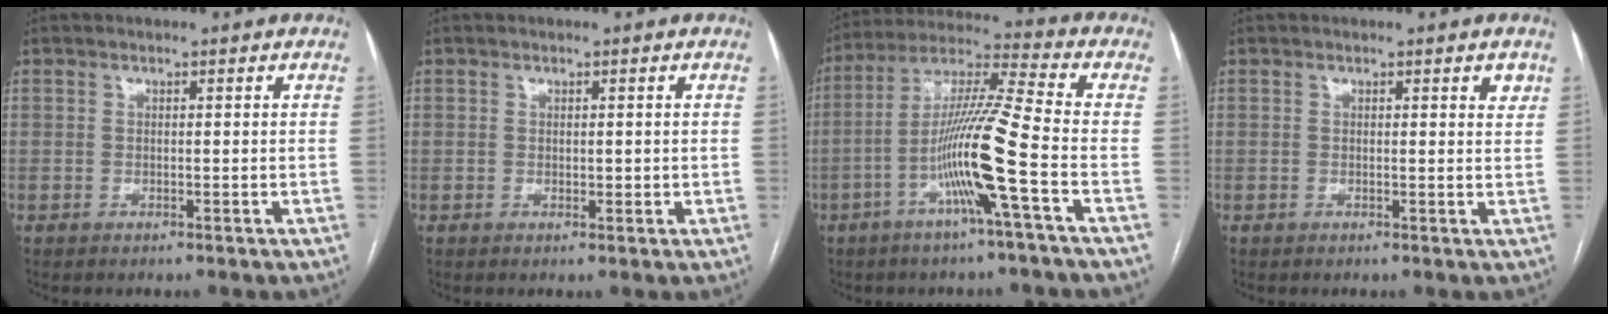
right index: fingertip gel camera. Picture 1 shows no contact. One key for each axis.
{"total": 1.3, "fx": 0.2, "fy": 0.9, "fz": 0.8, "tx": -0.010, "ty": 0.000, "tz": 0.005}
{"total": 13.2, "fx": -4.4, "fy": -1.2, "fz": 12.3, "tx": -0.235, "ty": 0.004, "tz": -0.089}
{"total": 1.9, "fx": 1.2, "fy": 0.5, "fz": 1.4, "tx": -0.014, "ty": -0.004, "tz": 0.012}